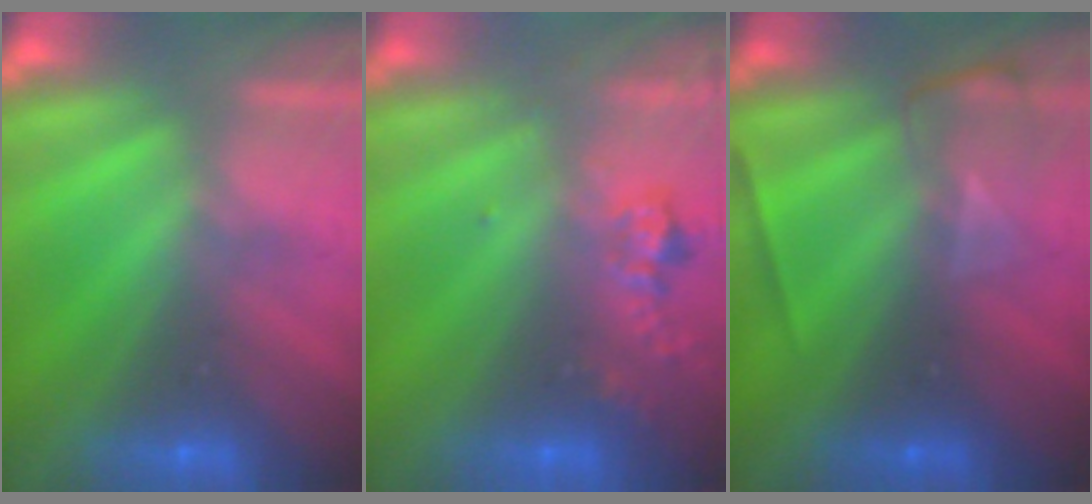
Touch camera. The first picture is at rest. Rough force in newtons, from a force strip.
{"total": 2.4}
{"total": 2.1}